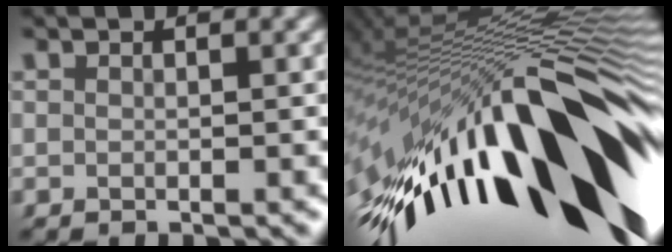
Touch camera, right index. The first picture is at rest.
{"total": 20.0, "force": [-7.4, 9.6, 15.9], "torque": [-0.260, 0.019, -0.101]}